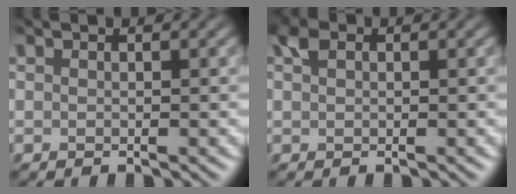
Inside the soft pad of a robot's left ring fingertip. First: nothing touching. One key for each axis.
{"total": 1.7, "fx": 0.3, "fy": 1.2, "fz": 1.0, "tx": -0.023, "ty": 0.004, "tz": 0.001}